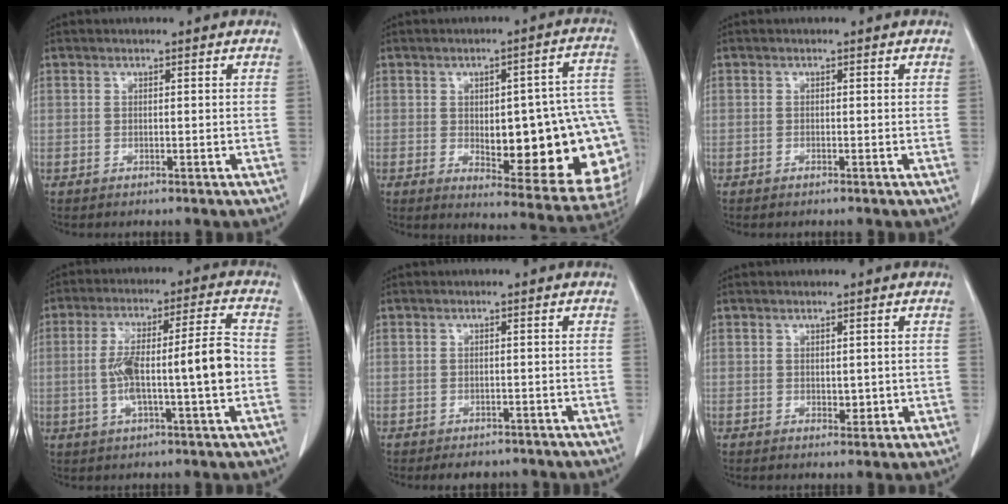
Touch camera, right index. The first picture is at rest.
{"total": 22.7, "force": [-2.6, 6.4, 21.6], "torque": [-0.188, 0.021, -0.007]}
{"total": 0.0}
{"total": 12.1, "force": [-1.5, 0.8, 12.0], "torque": [-0.211, 0.021, -0.025]}
{"total": 3.8, "force": [-3.1, 2.0, 0.7], "torque": [-0.002, 0.005, -0.038]}
{"total": 1.9, "force": [0.0, 1.2, 1.4], "torque": [-0.015, -0.002, 0.005]}